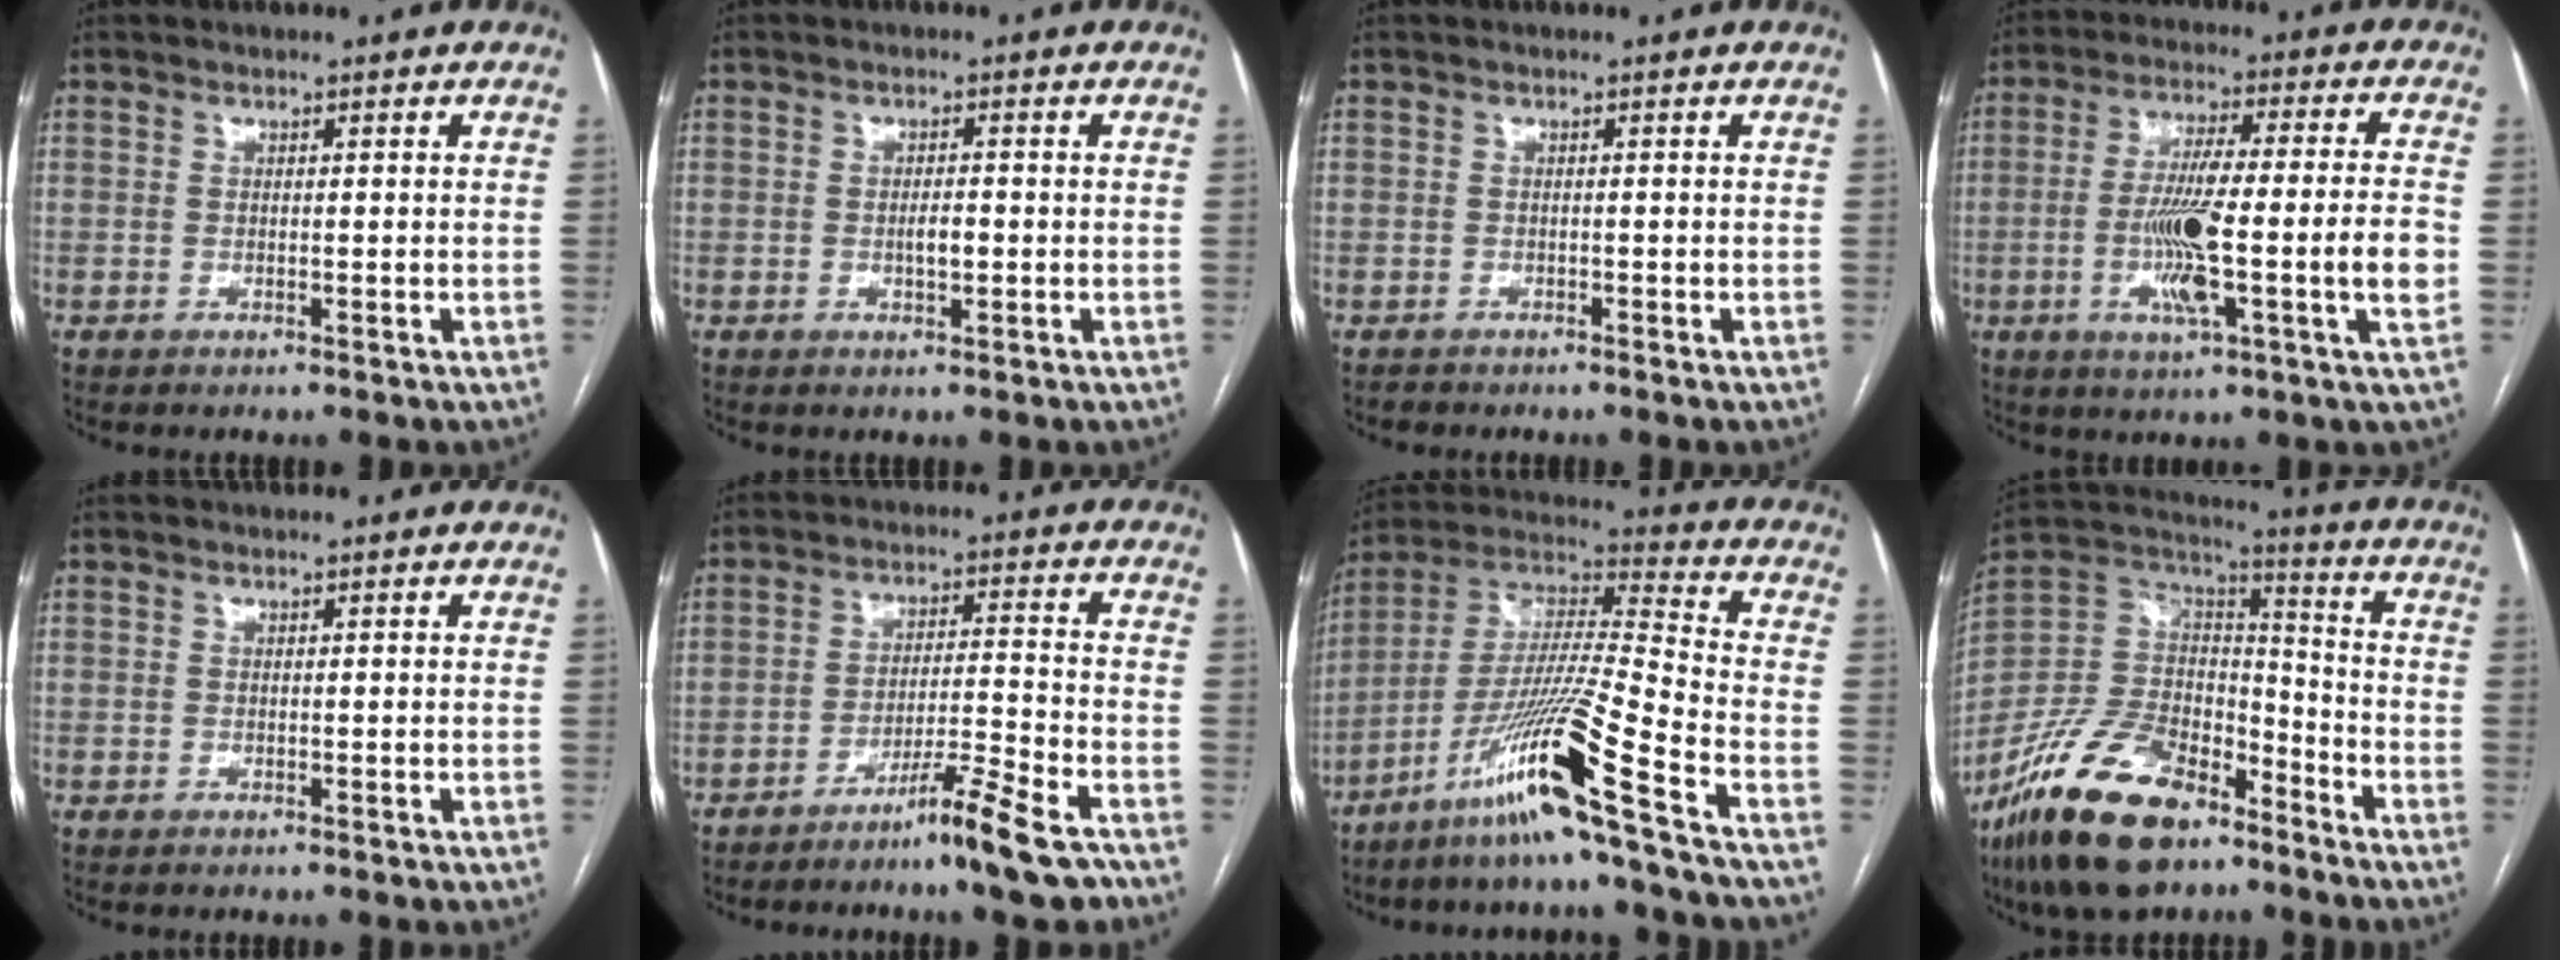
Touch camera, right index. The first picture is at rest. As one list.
[{"total": 2.2, "force": [-0.4, 0.6, 2.0], "torque": [-0.037, 0.001, -0.006]}, {"total": 0.9, "force": [-0.8, 0.5, -0.2], "torque": [-0.004, 0.000, -0.017]}, {"total": 14.5, "force": [-2.7, 0.2, 14.2], "torque": [-0.251, 0.002, -0.049]}, {"total": 0.0}, {"total": 8.8, "force": [-6.4, -0.9, 6.0], "torque": [-0.092, -0.019, -0.114]}, {"total": 17.2, "force": [-10.4, -2.1, 13.6], "torque": [-0.280, -0.017, -0.190]}, {"total": 21.1, "force": [-14.4, 8.7, 12.7], "torque": [-0.276, 0.002, -0.266]}]